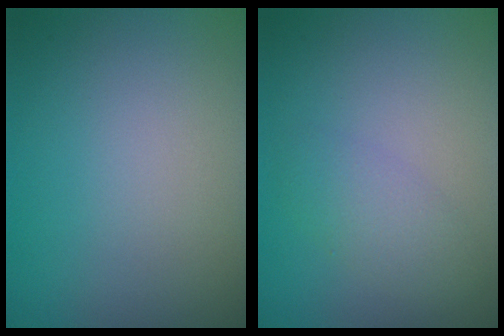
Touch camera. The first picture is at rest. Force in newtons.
{"total": 2.4, "press": 2.4, "slide": 0.1}